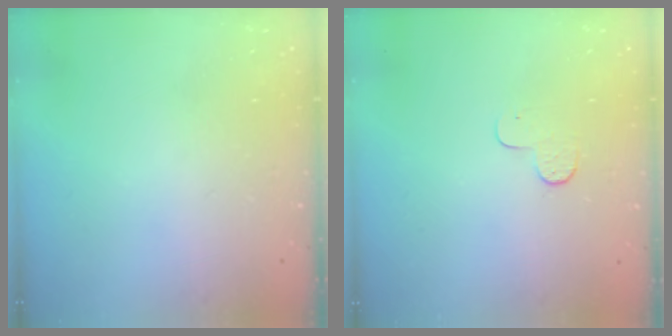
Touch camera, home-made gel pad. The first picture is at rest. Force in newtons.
{"total": 5.0, "press": 5.0, "slide": 0.5}